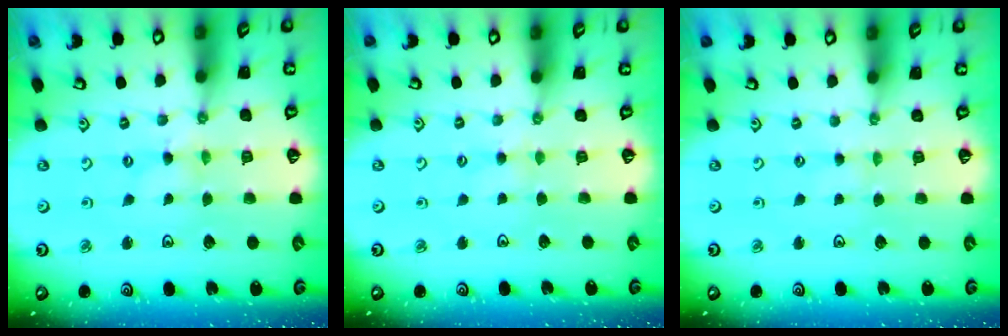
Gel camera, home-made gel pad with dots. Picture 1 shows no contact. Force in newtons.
{"total": 1.4, "press": 1.3, "slide": 0.3}
{"total": 0.0}